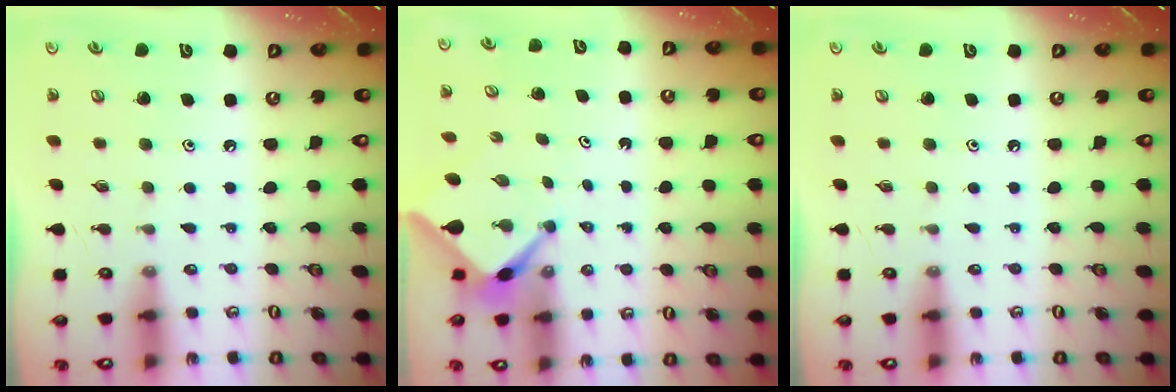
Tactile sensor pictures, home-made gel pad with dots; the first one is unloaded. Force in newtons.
{"total": 2.8, "press": 2.8, "slide": 0.3}
{"total": 0.0}